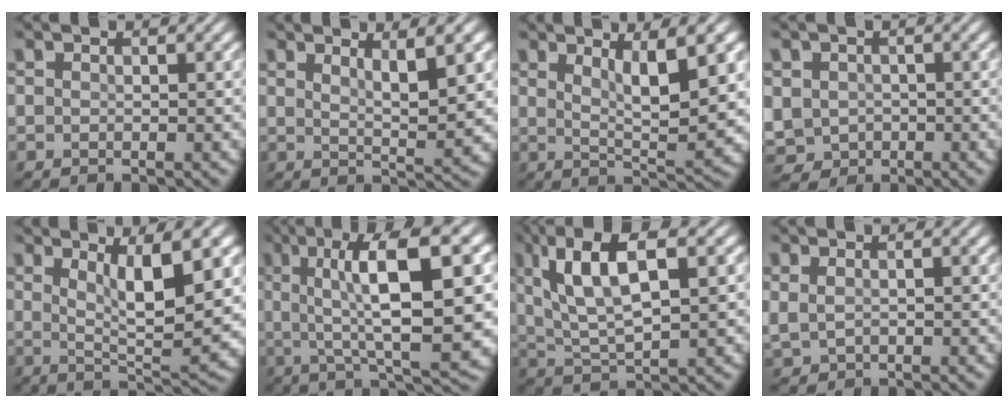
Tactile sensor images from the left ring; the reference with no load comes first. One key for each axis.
{"total": 4.0, "fx": 2.1, "fy": 0.8, "fz": 3.3, "tx": -0.043, "ty": -0.008, "tz": 0.035}
{"total": 5.6, "fx": 2.2, "fy": 1.2, "fz": 5.0, "tx": -0.077, "ty": -0.010, "tz": 0.040}
{"total": 4.3, "fx": -0.4, "fy": 4.0, "fz": 1.5, "tx": -0.033, "ty": -0.006, "tz": -0.013}
{"total": 7.1, "fx": 2.3, "fy": 1.7, "fz": 6.5, "tx": -0.102, "ty": -0.015, "tz": 0.043}
{"total": 11.8, "fx": 2.6, "fy": 3.0, "fz": 11.1, "tx": -0.166, "ty": 0.012, "tz": 0.043}
{"total": 8.8, "fx": 3.2, "fy": 3.1, "fz": 7.6, "tx": -0.151, "ty": 0.015, "tz": 0.060}
{"total": 1.4, "fx": 0.3, "fy": 1.0, "fz": 1.0, "tx": -0.021, "ty": -0.004, "tz": 0.014}